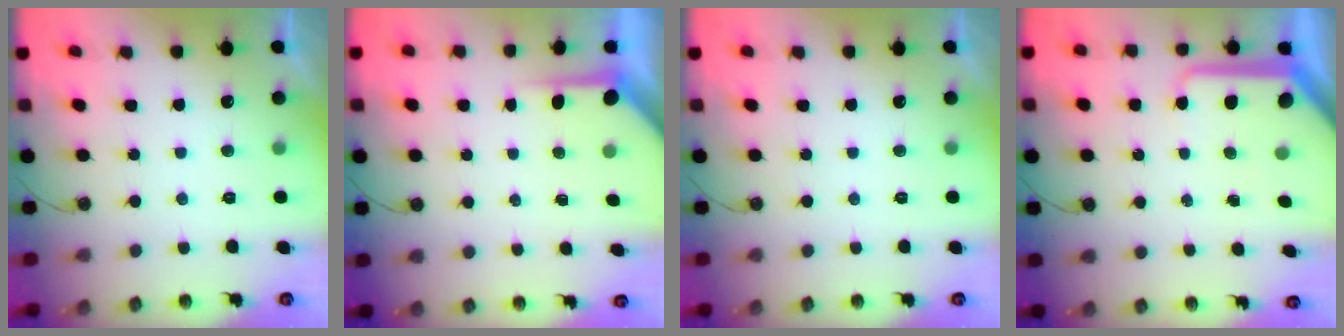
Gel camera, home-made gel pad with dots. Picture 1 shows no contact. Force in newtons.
{"total": 4.0, "press": 4.0, "slide": 0.2}
{"total": 0.0}
{"total": 10.7, "press": 10.7, "slide": 1.0}